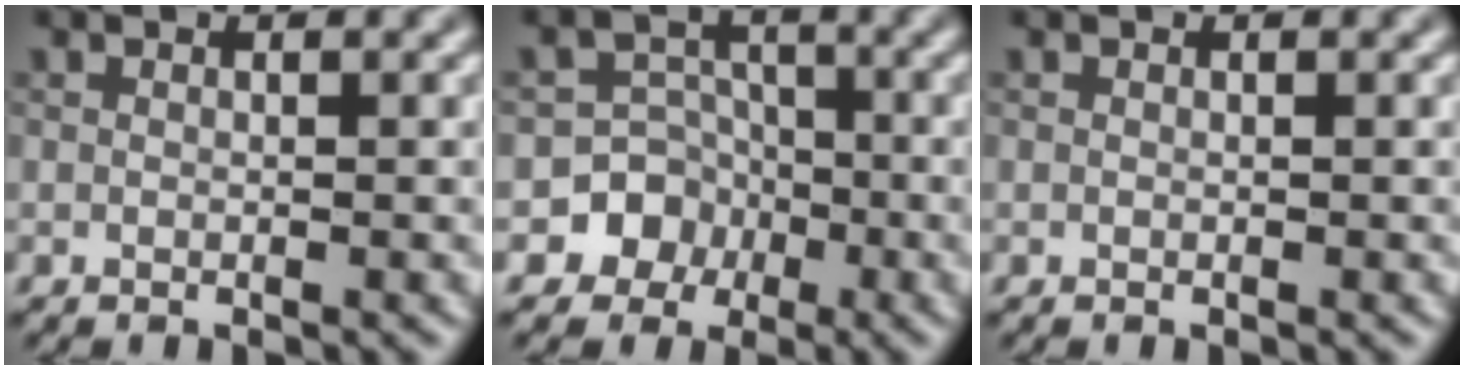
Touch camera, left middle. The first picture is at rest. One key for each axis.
{"total": 6.3, "fx": -2.7, "fy": 5.7, "fz": 0.4, "tx": 0.028, "ty": 0.008, "tz": -0.064}
{"total": 0.0}